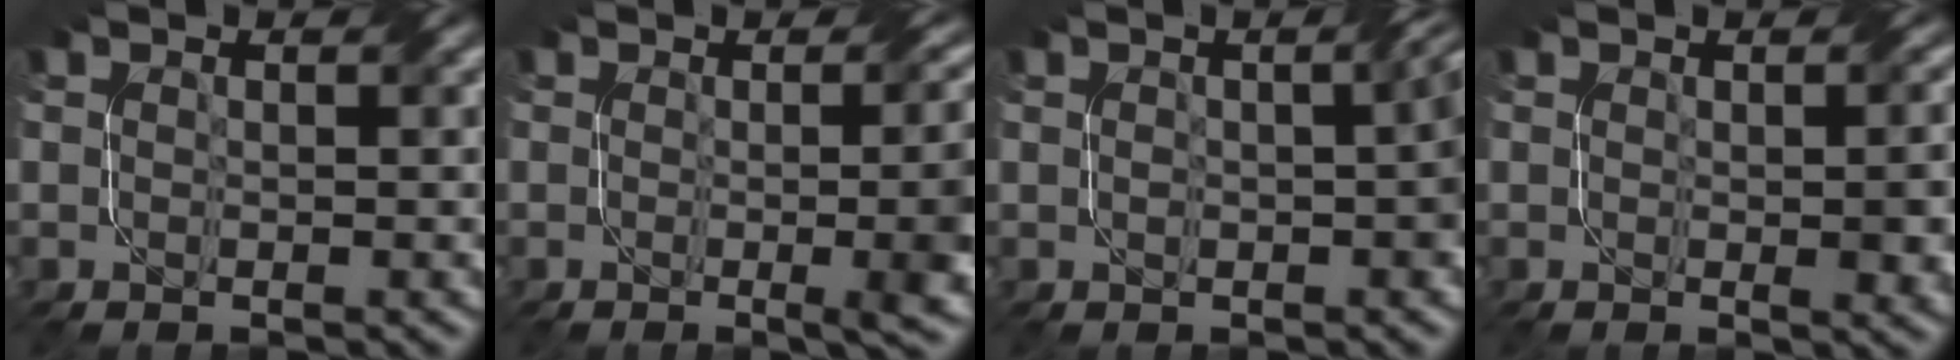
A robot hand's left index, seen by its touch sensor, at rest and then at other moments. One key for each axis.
{"total": 9.1, "fx": -0.5, "fy": 3.4, "fz": 8.4, "tx": -0.054, "ty": 0.006, "tz": -0.008}
{"total": 3.2, "fx": -0.1, "fy": 0.7, "fz": 3.1, "tx": -0.046, "ty": 0.009, "tz": -0.001}
{"total": 3.7, "fx": -0.1, "fy": 0.9, "fz": 3.6, "tx": -0.039, "ty": 0.007, "tz": 0.002}